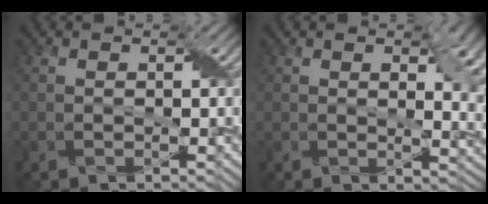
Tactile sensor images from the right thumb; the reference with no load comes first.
{"total": 7.2, "force": [2.4, 3.4, 5.8], "torque": [-0.081, -0.013, 0.048]}